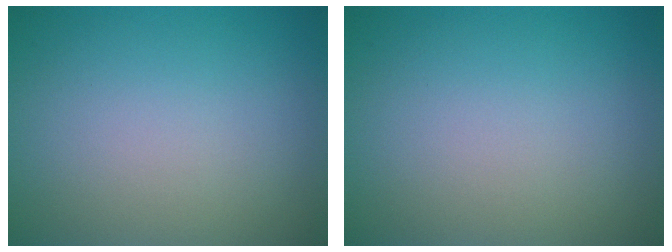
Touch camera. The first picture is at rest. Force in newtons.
{"total": 0.0}